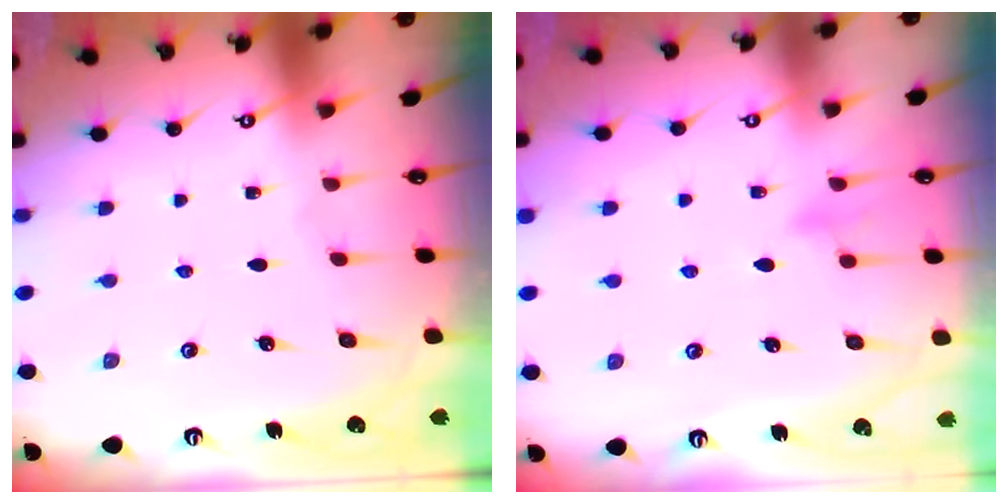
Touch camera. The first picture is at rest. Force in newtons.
{"total": 8.2, "press": 8.2, "slide": 0.8}